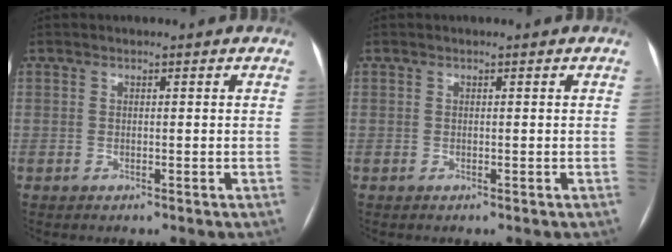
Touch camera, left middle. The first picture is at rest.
{"total": 0.0}